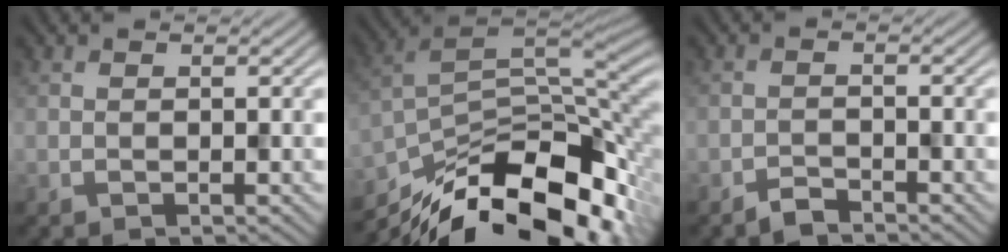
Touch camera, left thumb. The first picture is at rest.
{"total": 16.0, "force": [-10.1, 6.7, 10.5], "torque": [-0.215, -0.025, -0.164]}
{"total": 1.8, "force": [-1.6, 0.3, 0.5], "torque": [-0.008, 0.004, -0.036]}